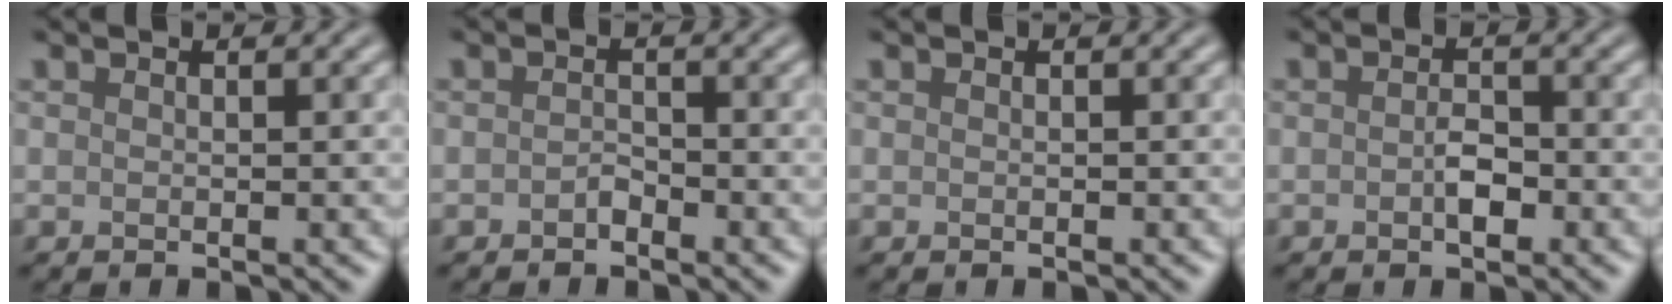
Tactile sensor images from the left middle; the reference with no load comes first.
{"total": 1.0, "force": [-0.7, 0.5, 0.5], "torque": [-0.011, 0.002, -0.013]}
{"total": 0.0}
{"total": 1.9, "force": [-0.5, 1.0, 1.5], "torque": [-0.027, 0.002, -0.010]}